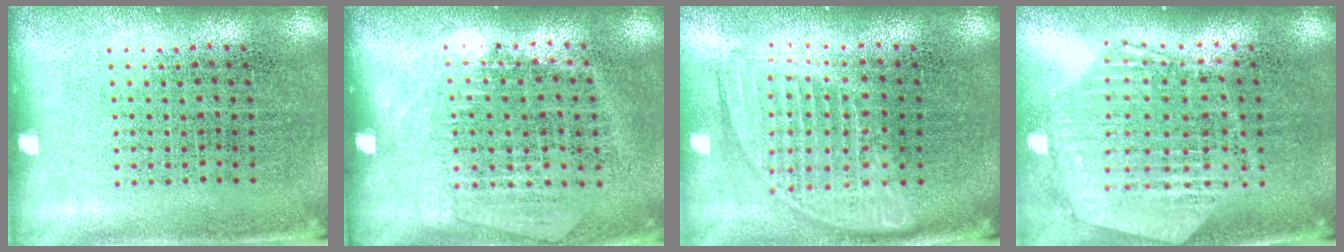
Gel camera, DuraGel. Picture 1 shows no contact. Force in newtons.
{"total": 1.3, "press": 1.1, "slide": 0.6}
{"total": 1.7, "press": 1.4, "slide": 0.9}
{"total": 1.2, "press": 1.2, "slide": 0.1}